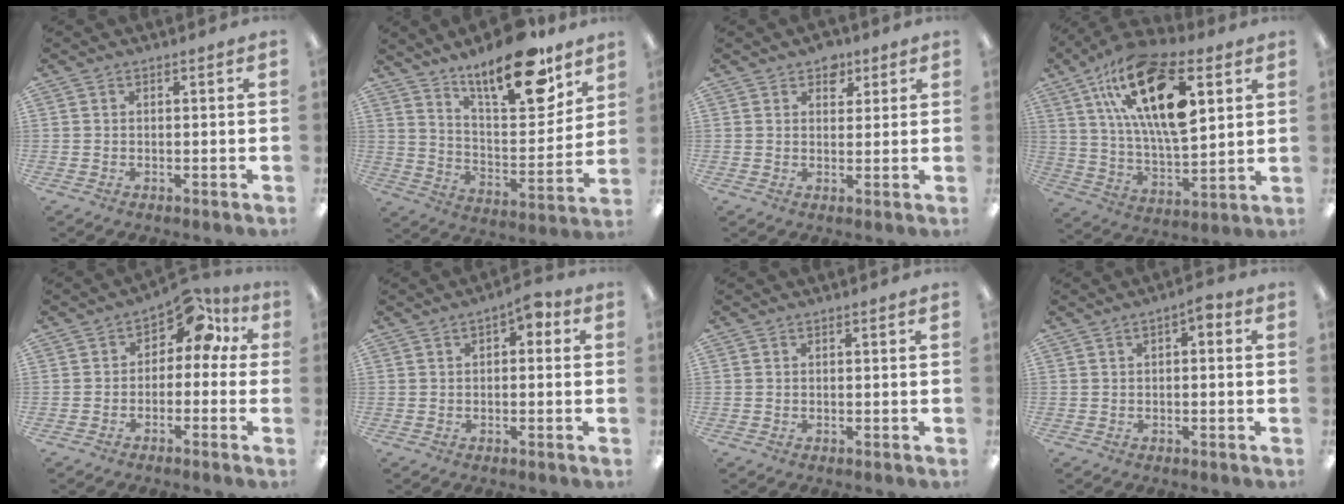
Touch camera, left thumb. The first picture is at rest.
{"total": 19.8, "force": [15.2, 5.9, 11.1], "torque": [-0.166, -0.104, 0.251]}
{"total": 4.4, "force": [2.8, 3.0, 1.4], "torque": [-0.006, -0.008, 0.045]}
{"total": 23.5, "force": [10.4, 10.1, 18.4], "torque": [-0.340, -0.036, 0.168]}
{"total": 8.2, "force": [3.4, 5.0, 5.5], "torque": [-0.079, -0.014, 0.056]}
{"total": 3.3, "force": [0.3, 1.9, 2.6], "torque": [-0.042, 0.008, 0.002]}
{"total": 0.0}
{"total": 2.5, "force": [0.0, 1.2, 2.2], "torque": [-0.034, 0.006, -0.003]}